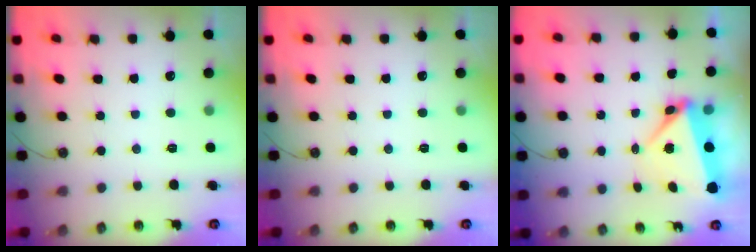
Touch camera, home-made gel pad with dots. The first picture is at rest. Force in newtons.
{"total": 0.0}
{"total": 6.0, "press": 6.0, "slide": 0.3}